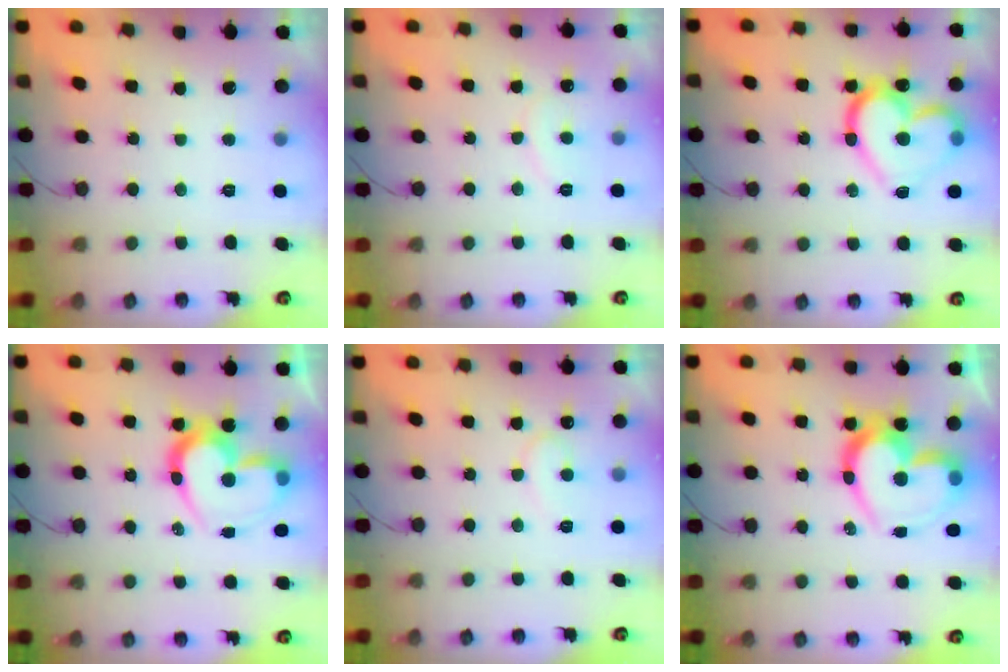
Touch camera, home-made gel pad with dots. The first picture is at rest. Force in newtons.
{"total": 6.9, "press": 6.9, "slide": 0.6}
{"total": 17.8, "press": 17.7, "slide": 1.9}
{"total": 16.2, "press": 16.1, "slide": 1.7}
{"total": 7.5, "press": 7.5, "slide": 0.4}
{"total": 20.1, "press": 20.1, "slide": 1.2}